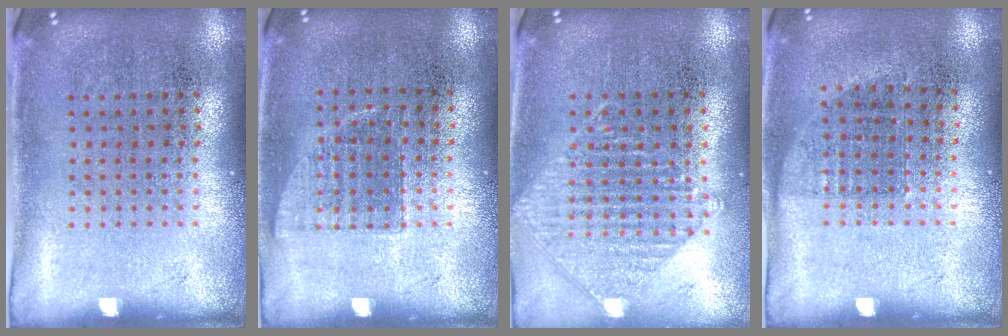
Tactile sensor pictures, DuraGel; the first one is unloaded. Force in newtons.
{"total": 0.7, "press": 0.7, "slide": 0.2}
{"total": 0.9, "press": 0.9, "slide": 0.0}
{"total": 0.7, "press": 0.6, "slide": 0.3}